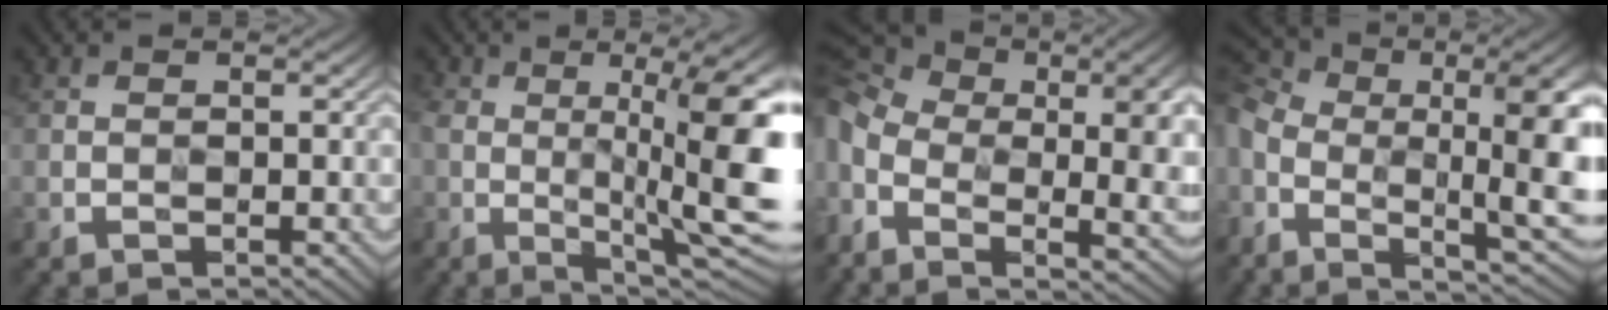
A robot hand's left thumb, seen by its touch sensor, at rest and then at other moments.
{"total": 14.2, "force": [-0.2, 3.6, 13.7], "torque": [-0.190, 0.013, -0.004]}
{"total": 19.3, "force": [-0.5, 11.7, 15.4], "torque": [-0.295, -0.027, 0.042]}
{"total": 16.8, "force": [-2.4, 8.0, 14.5], "torque": [-0.244, -0.017, -0.024]}